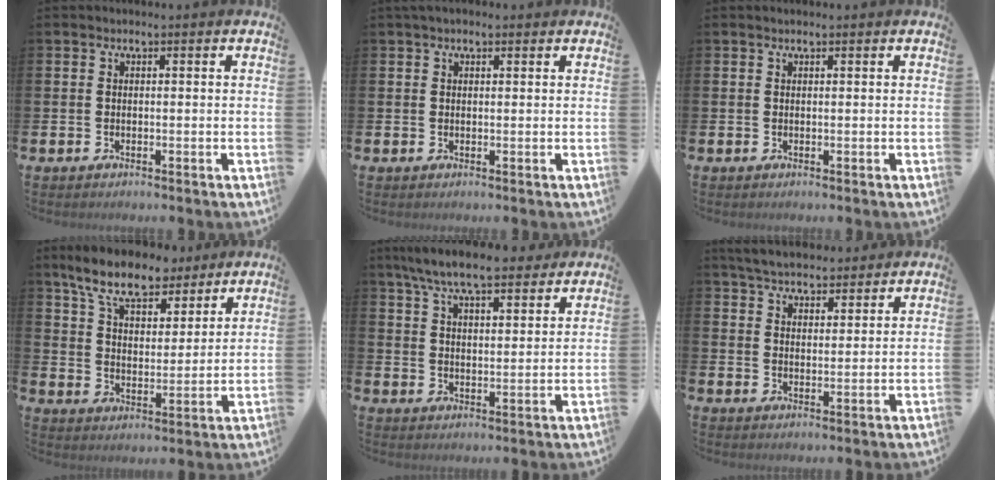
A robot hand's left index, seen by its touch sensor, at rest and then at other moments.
{"total": 1.6, "force": [1.2, 0.7, 0.7], "torque": [-0.005, 0.004, 0.020]}
{"total": 0.6, "force": [0.5, 0.1, 0.2], "torque": [-0.001, 0.001, 0.009]}
{"total": 9.5, "force": [8.2, 3.3, 3.5], "torque": [-0.099, -0.035, 0.148]}
{"total": 8.3, "force": [7.7, 1.5, 2.9], "torque": [-0.079, -0.029, 0.140]}
{"total": 5.4, "force": [5.2, 1.3, 0.6], "torque": [-0.027, -0.022, 0.094]}